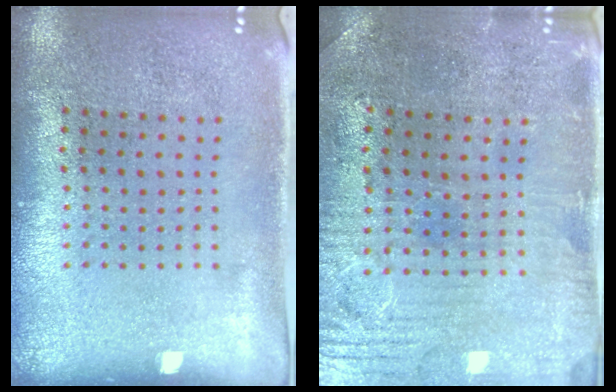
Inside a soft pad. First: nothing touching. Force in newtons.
{"total": 1.3, "press": 1.2, "slide": 0.6}